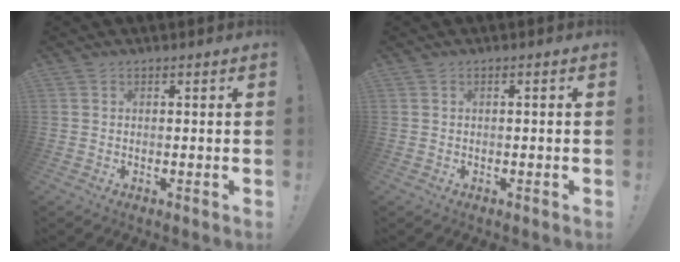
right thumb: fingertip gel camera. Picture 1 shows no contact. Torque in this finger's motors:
{"motor_torque": [-0.01, -0.08, -0.24, 0.16, 0.00]}